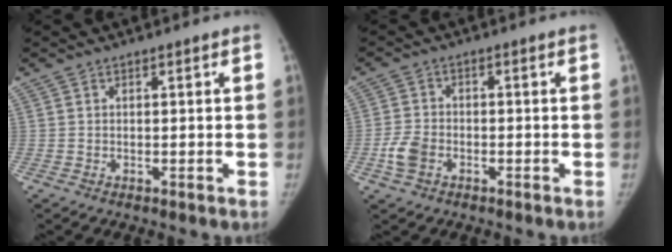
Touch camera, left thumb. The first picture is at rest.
{"total": 4.5, "force": [-1.9, 3.0, 2.7], "torque": [-0.057, 0.010, -0.038]}